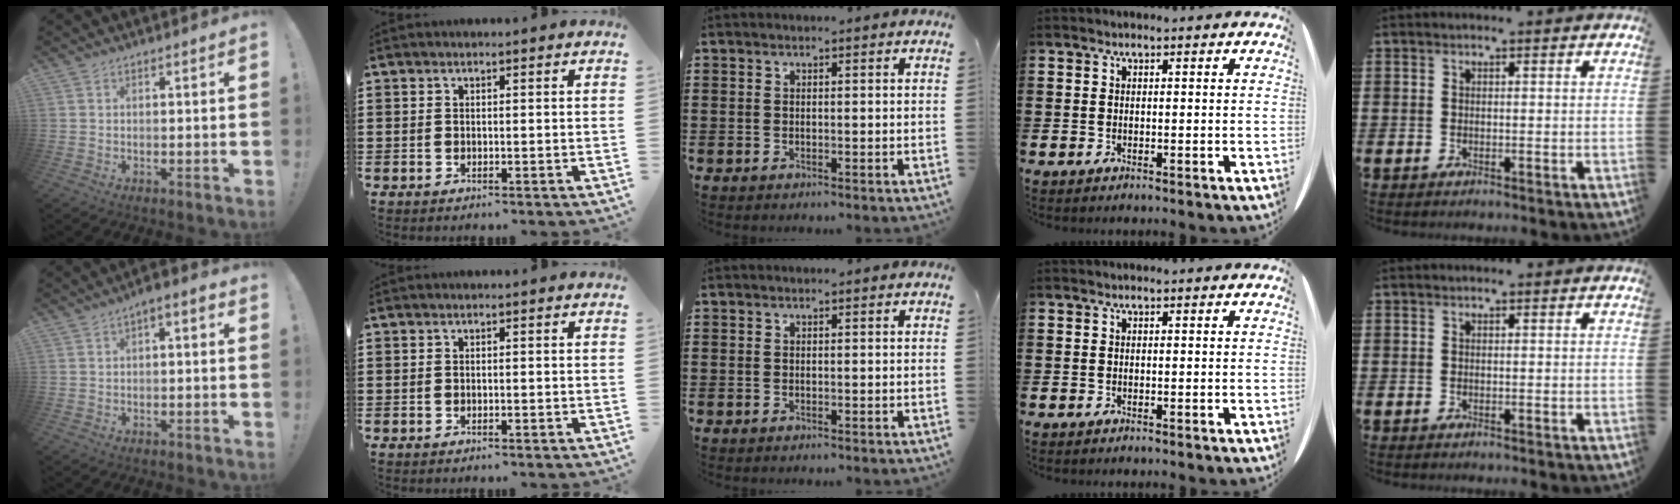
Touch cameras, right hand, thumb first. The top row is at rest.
{"thumb": {"total": 2.8, "force": [-1.0, 1.2, 2.3], "torque": [-0.035, 0.010, -0.022]}}